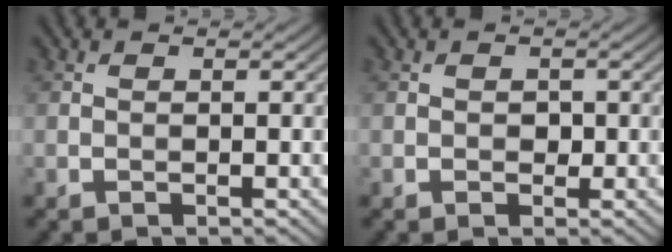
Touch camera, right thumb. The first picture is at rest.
{"total": 1.0, "force": [-0.1, 0.9, 0.5], "torque": [-0.007, -0.006, -0.003]}